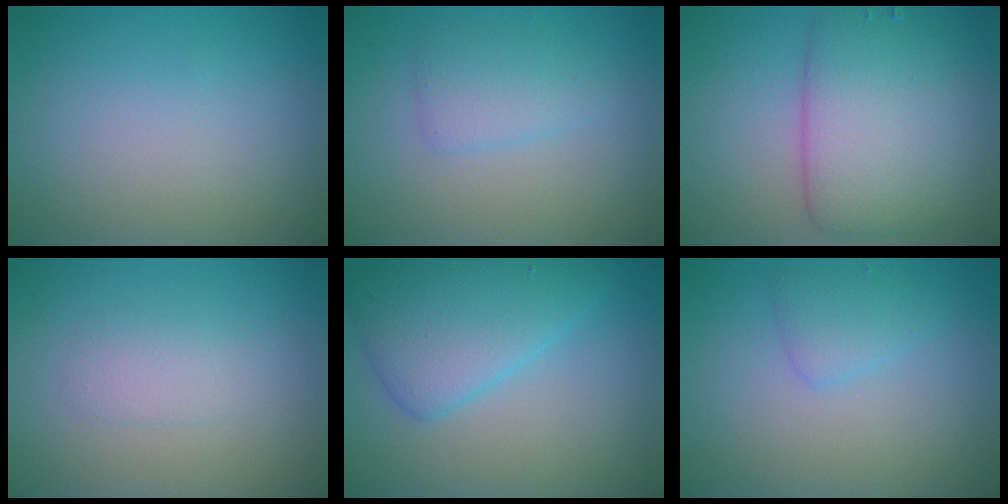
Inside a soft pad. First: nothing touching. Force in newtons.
{"total": 2.2, "press": 2.2, "slide": 0.0}
{"total": 7.0, "press": 7.0, "slide": 0.2}
{"total": 1.5, "press": 1.5, "slide": 0.1}
{"total": 5.4, "press": 5.4, "slide": 0.2}
{"total": 1.8, "press": 1.8, "slide": 0.1}